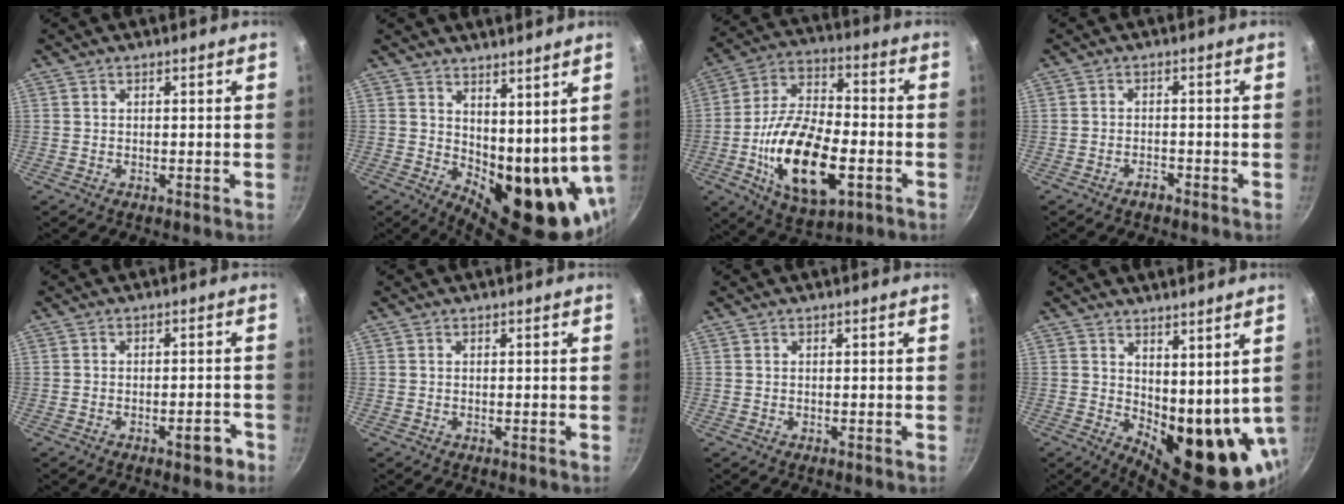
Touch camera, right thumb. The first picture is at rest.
{"total": 15.0, "force": [4.9, 7.8, 11.8], "torque": [-0.133, -0.041, 0.099]}
{"total": 21.1, "force": [-5.9, 10.4, 17.3], "torque": [-0.304, 0.022, -0.102]}
{"total": 1.7, "force": [-1.5, 0.7, 0.6], "torque": [-0.005, 0.019, -0.022]}
{"total": 3.1, "force": [-1.9, 1.3, 2.1], "torque": [-0.015, 0.023, -0.020]}
{"total": 0.0}
{"total": 0.0}
{"total": 15.5, "force": [3.6, 7.9, 12.8], "torque": [-0.137, -0.038, 0.080]}